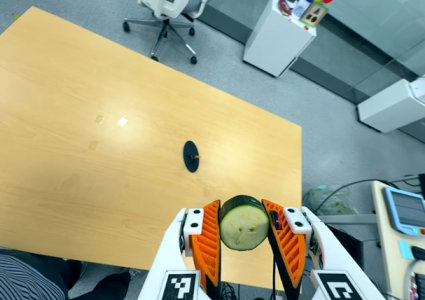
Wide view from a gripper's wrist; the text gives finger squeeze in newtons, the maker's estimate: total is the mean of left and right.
{"total": 11.2, "left": 10.3, "right": 12.1}